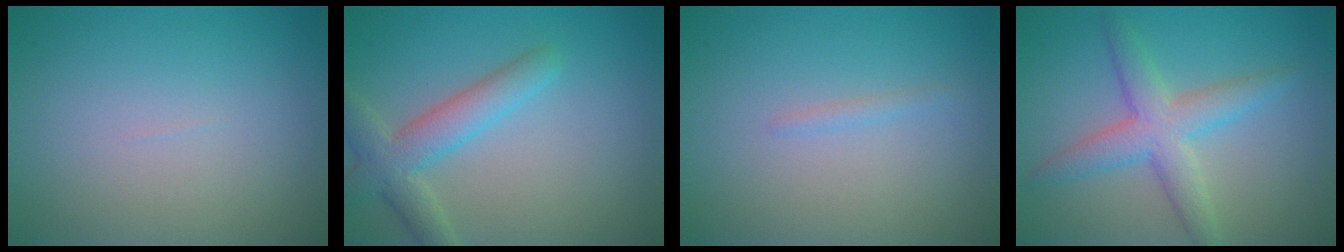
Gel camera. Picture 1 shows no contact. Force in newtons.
{"total": 4.0, "press": 4.0, "slide": 0.1}
{"total": 0.7, "press": 0.7, "slide": 0.1}
{"total": 4.4, "press": 4.4, "slide": 0.0}